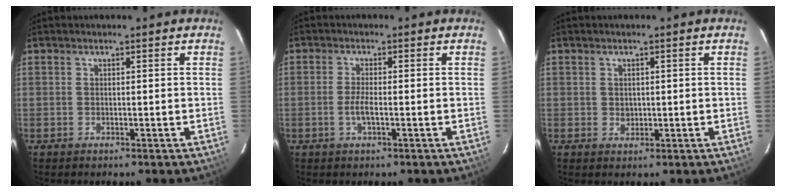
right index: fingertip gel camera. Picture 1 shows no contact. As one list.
[{"total": 2.8, "force": [-0.9, 0.4, 2.6], "torque": [-0.053, -0.002, -0.017]}, {"total": 1.5, "force": [0.3, 1.4, 0.5], "torque": [-0.006, 0.003, 0.007]}]